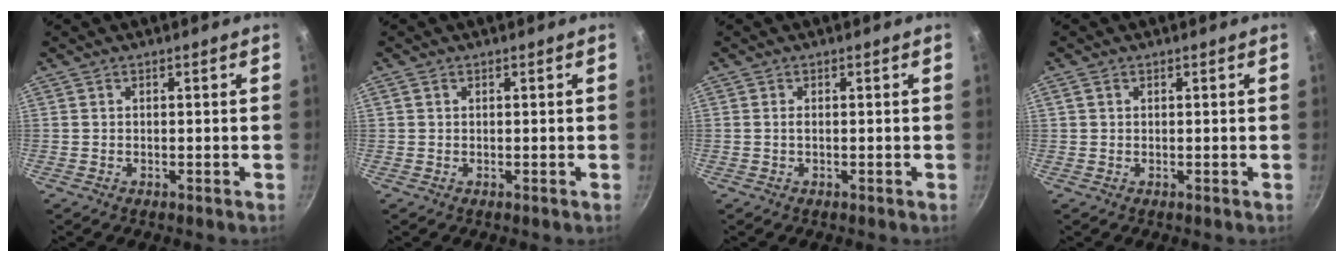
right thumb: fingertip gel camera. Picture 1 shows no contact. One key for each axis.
{"total": 0.6, "fx": 0.2, "fy": 0.5, "fz": 0.3, "tx": -0.006, "ty": 0.003, "tz": 0.004}
{"total": 0.6, "fx": -0.1, "fy": 0.2, "fz": 0.5, "tx": -0.011, "ty": 0.002, "tz": -0.002}
{"total": 1.1, "fx": 0.5, "fy": 0.8, "fz": 0.6, "tx": -0.012, "ty": 0.003, "tz": 0.008}